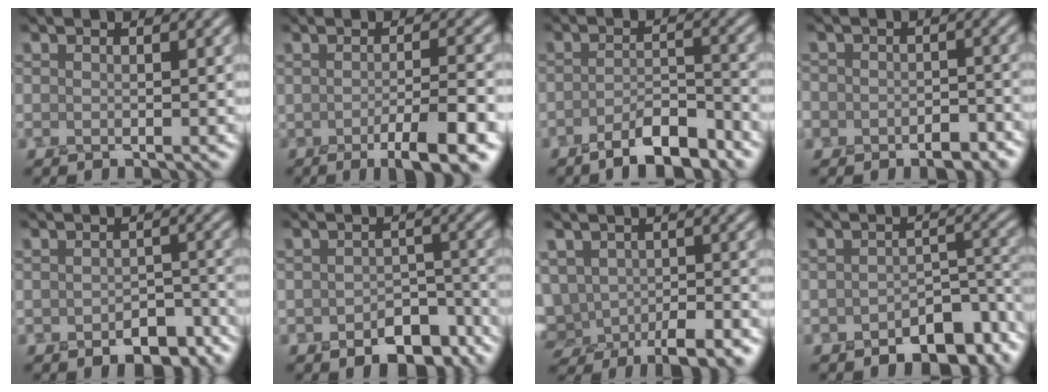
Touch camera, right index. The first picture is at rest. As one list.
[{"total": 6.5, "force": [-3.1, 1.5, 5.5], "torque": [-0.080, -0.003, -0.046]}, {"total": 4.9, "force": [-3.5, 1.2, 3.2], "torque": [-0.053, 0.004, -0.062]}, {"total": 5.5, "force": [-3.3, 3.7, 2.2], "torque": [-0.003, 0.000, -0.052]}, {"total": 4.8, "force": [-2.6, 2.7, 3.0], "torque": [-0.036, -0.011, -0.031]}, {"total": 5.6, "force": [-3.3, 3.1, 3.2], "torque": [-0.038, -0.013, -0.044]}, {"total": 8.0, "force": [-2.9, 5.1, 5.4], "torque": [-0.094, -0.023, -0.033]}, {"total": 7.0, "force": [-4.1, 3.7, 4.3], "torque": [-0.046, -0.008, -0.064]}]